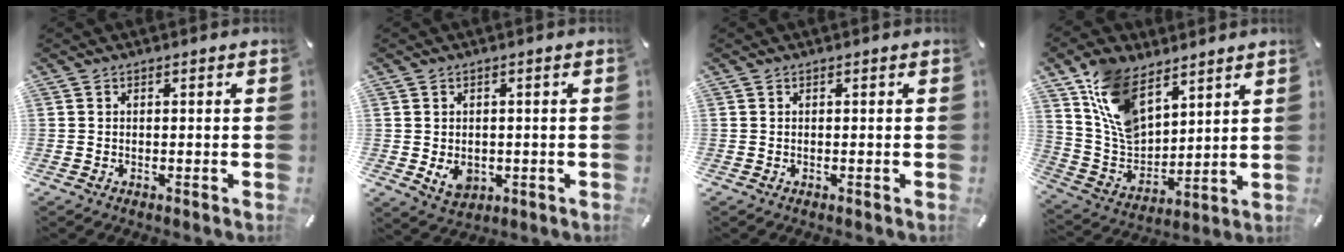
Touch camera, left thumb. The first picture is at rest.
{"total": 4.8, "force": [-0.6, 4.0, 2.6], "torque": [-0.041, -0.004, -0.011]}
{"total": 0.0}
{"total": 14.2, "force": [8.5, 8.7, 7.4], "torque": [-0.157, -0.039, 0.166]}